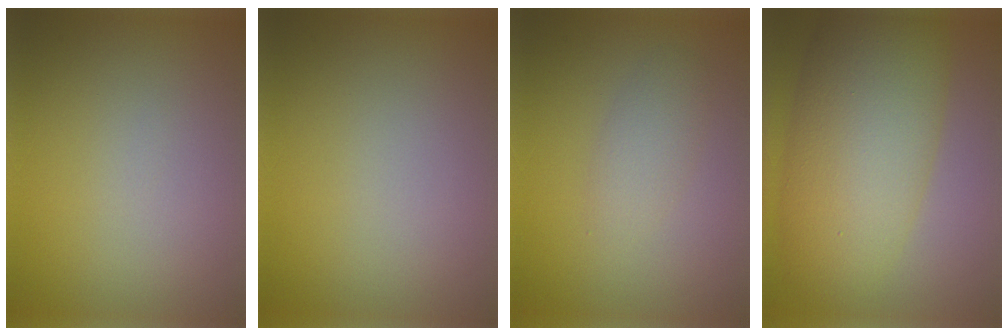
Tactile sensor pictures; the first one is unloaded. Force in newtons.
{"total": 0.0}
{"total": 1.9, "press": 1.9, "slide": 0.0}
{"total": 10.1, "press": 10.1, "slide": 0.2}